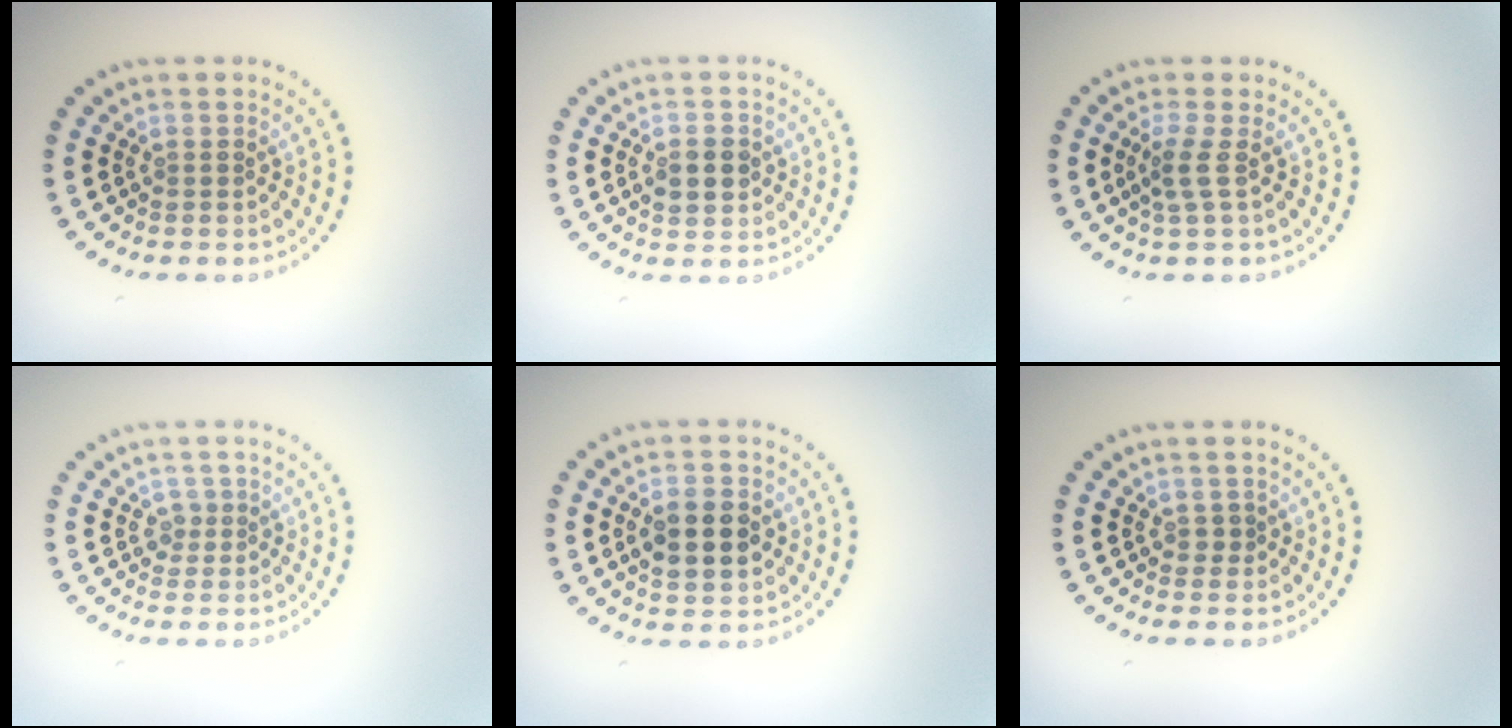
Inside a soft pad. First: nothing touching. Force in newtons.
{"total": 2.6, "press": 2.6, "slide": 0.1}
{"total": 1.8, "press": 1.3, "slide": 1.3}
{"total": 1.2, "press": 0.9, "slide": 0.8}
{"total": 4.5, "press": 4.5, "slide": 0.2}
{"total": 0.7, "press": 0.7, "slide": 0.2}